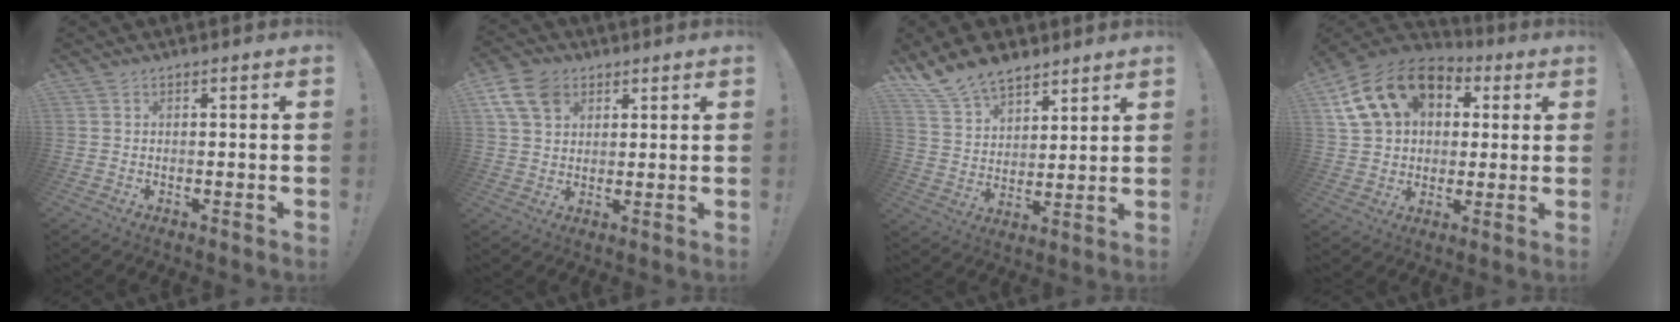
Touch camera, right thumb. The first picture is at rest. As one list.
[{"total": 10.2, "force": [5.1, 7.2, 5.2], "torque": [-0.098, -0.014, 0.100]}, {"total": 12.2, "force": [9.9, 5.9, 4.0], "torque": [-0.091, -0.065, 0.194]}, {"total": 18.9, "force": [7.0, 14.1, 10.4], "torque": [-0.167, -0.010, 0.140]}]